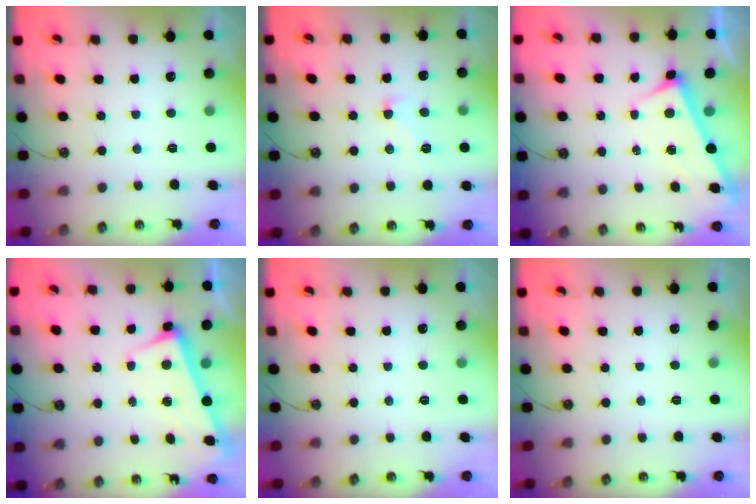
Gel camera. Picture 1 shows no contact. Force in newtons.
{"total": 1.0, "press": 0.7, "slide": 0.8}
{"total": 2.9, "press": 2.9, "slide": 0.1}
{"total": 2.6, "press": 2.5, "slide": 0.7}
{"total": 0.0}
{"total": 0.0}